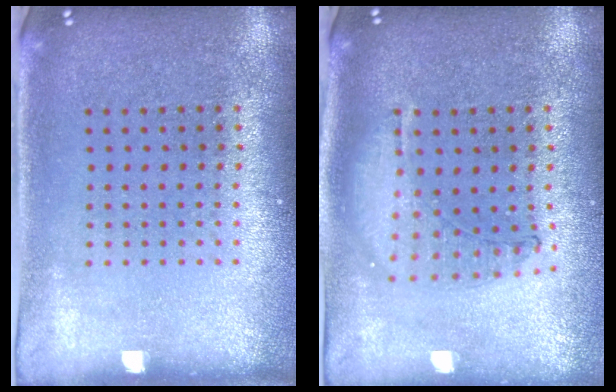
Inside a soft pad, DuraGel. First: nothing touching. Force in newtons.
{"total": 1.0, "press": 1.0, "slide": 0.2}